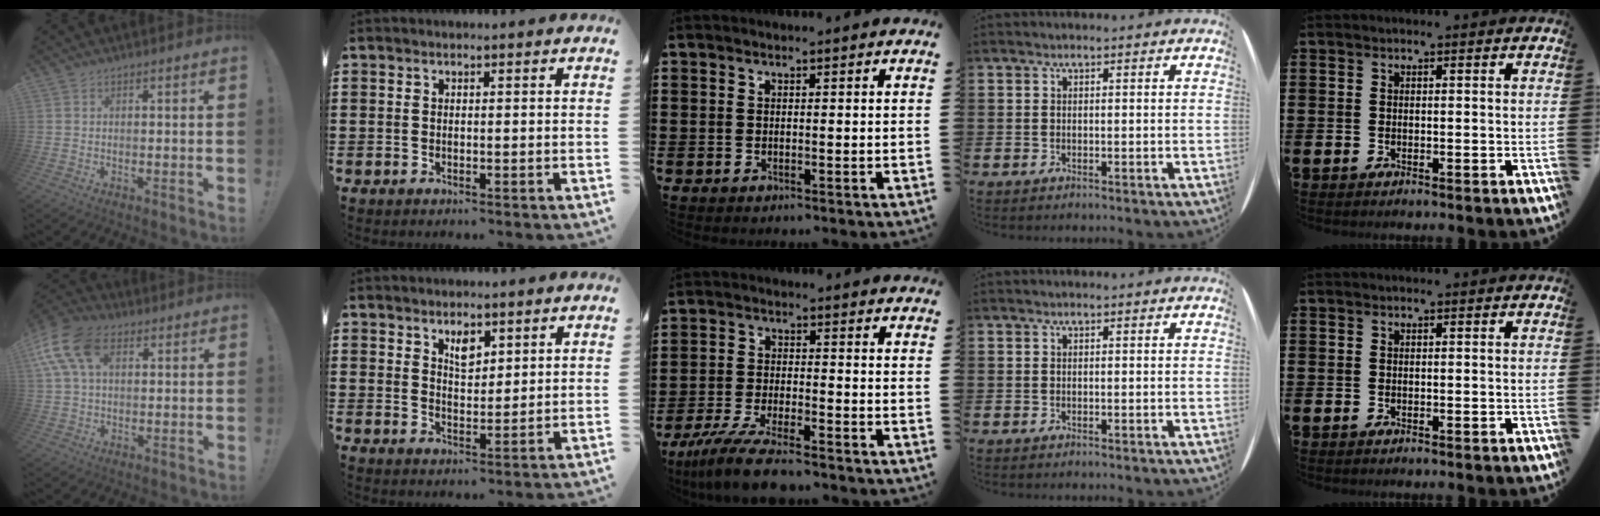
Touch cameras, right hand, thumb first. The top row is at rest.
{"thumb": {"total": 14.8, "force": [5.2, 9.1, 10.5], "torque": [-0.210, -0.009, 0.097]}, "index": {"total": 3.3, "force": [2.3, 1.6, 1.8], "torque": [-0.033, 0.002, 0.040]}, "middle": {"total": 7.2, "force": [-6.0, 0.6, 3.9], "torque": [-0.093, -0.011, -0.117]}}